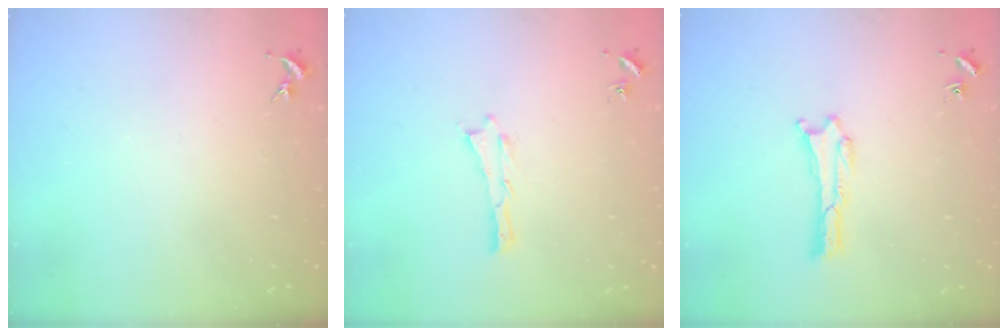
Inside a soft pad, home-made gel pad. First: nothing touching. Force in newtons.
{"total": 0.0}
{"total": 0.0}